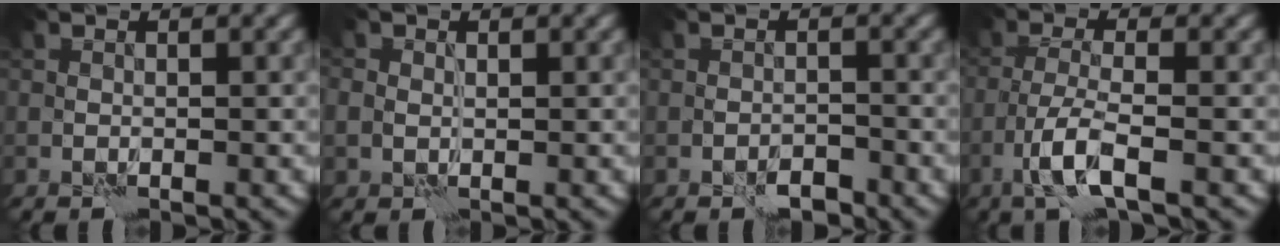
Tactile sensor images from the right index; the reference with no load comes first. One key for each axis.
{"total": 1.3, "fx": 0.5, "fy": 1.0, "fz": 0.7, "tx": -0.009, "ty": -0.002, "tz": 0.010}
{"total": 1.7, "fx": -1.4, "fy": 0.6, "fz": 0.7, "tx": -0.004, "ty": 0.003, "tz": -0.023}
{"total": 3.7, "fx": -1.8, "fy": 0.5, "fz": 3.1, "tx": -0.064, "ty": 0.000, "tz": -0.041}